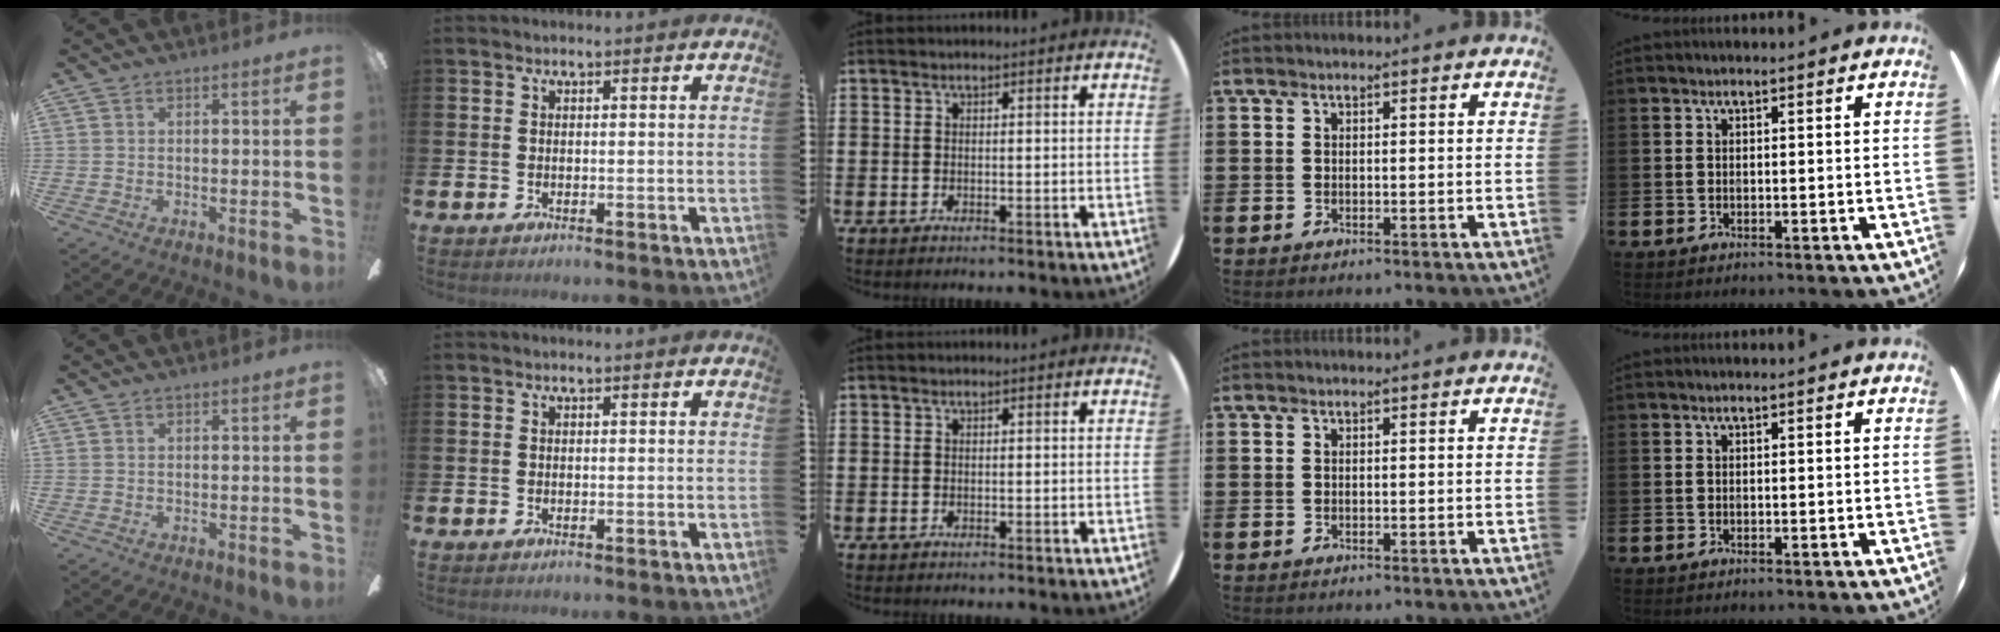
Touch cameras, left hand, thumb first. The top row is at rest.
{}